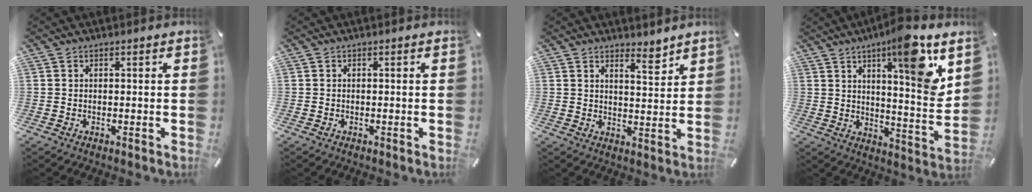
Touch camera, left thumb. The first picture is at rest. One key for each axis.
{"total": 0.0}
{"total": 5.2, "fx": 4.6, "fy": 1.4, "fz": 2.0, "tx": -0.010, "ty": -0.041, "tz": 0.077}
{"total": 14.4, "fx": 8.9, "fy": 1.8, "fz": 11.2, "tx": -0.155, "ty": -0.064, "tz": 0.132}